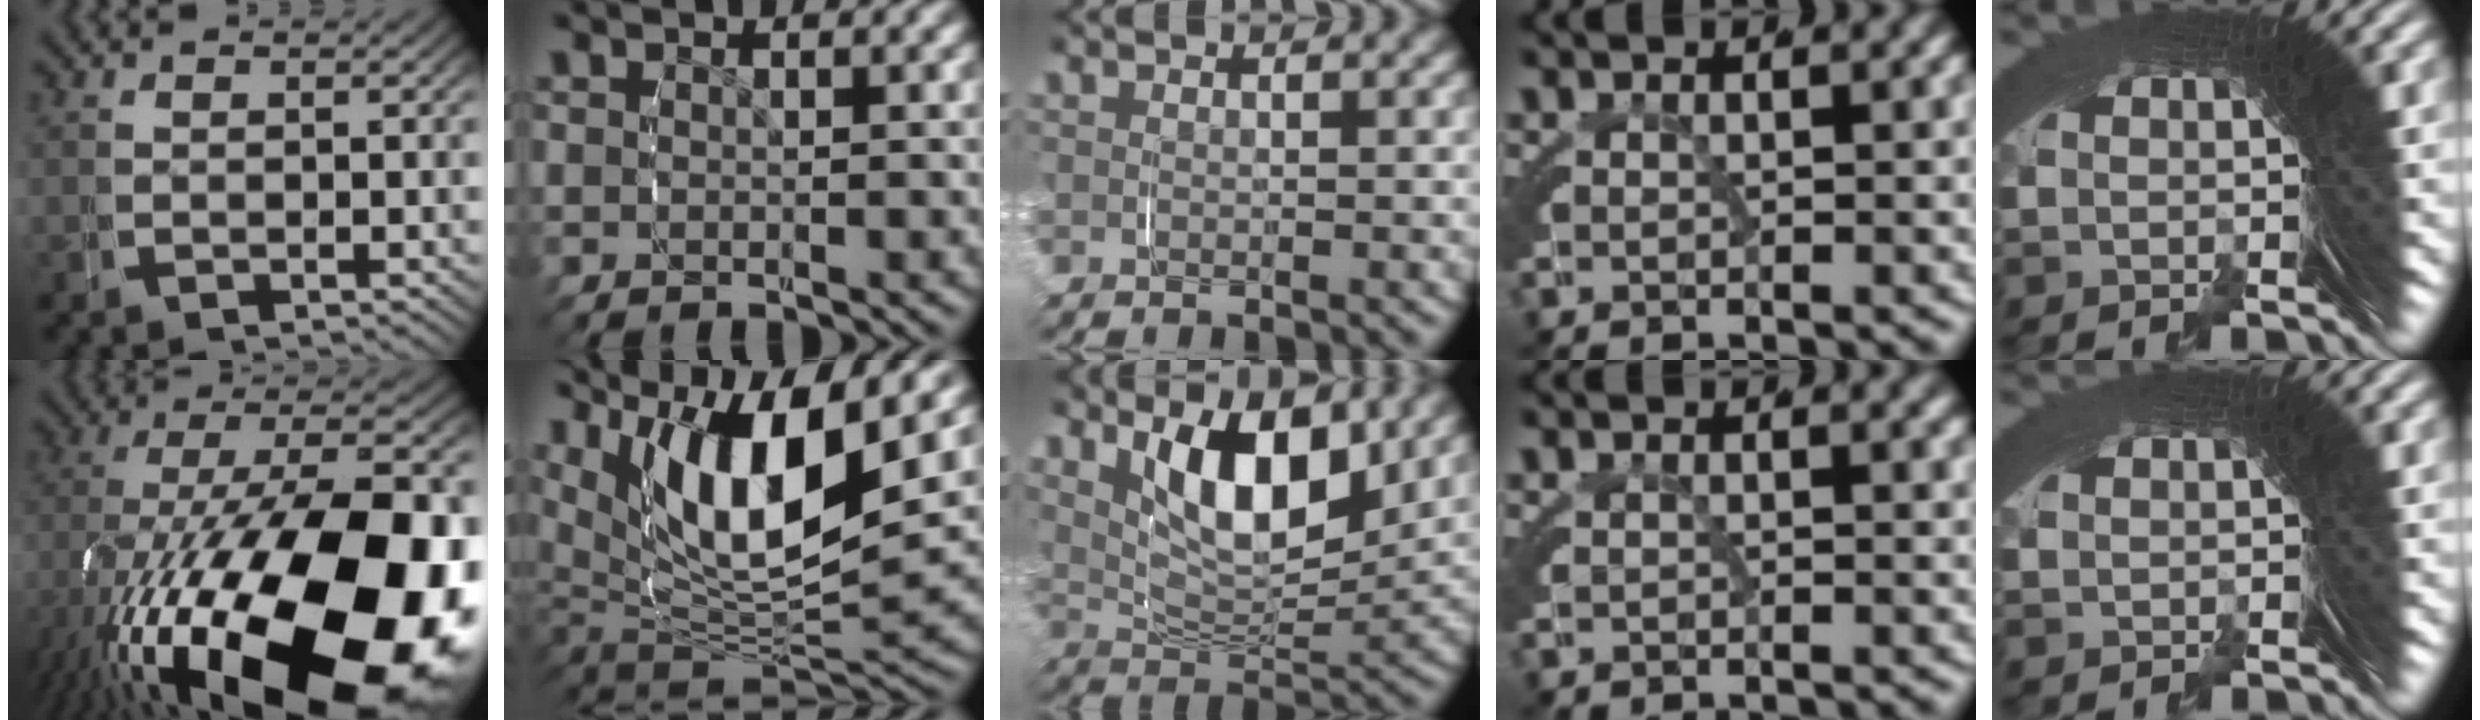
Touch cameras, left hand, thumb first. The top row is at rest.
{"thumb": {"total": 26.1, "force": [-6.5, 14.2, 20.9], "torque": [-0.388, -0.093, -0.047]}, "index": {"total": 14.4, "force": [1.4, 9.5, 10.8], "torque": [-0.222, -0.041, 0.035]}, "middle": {"total": 8.8, "force": [3.6, 4.2, 6.7], "torque": [-0.123, -0.006, 0.058]}, "ring": {"total": 0.9, "force": [0.6, -0.7, 0.1], "torque": [-0.006, -0.006, 0.017]}, "little": {"total": 0.9, "force": [0.1, -0.1, -0.9], "torque": [0.018, -0.005, 0.011]}}